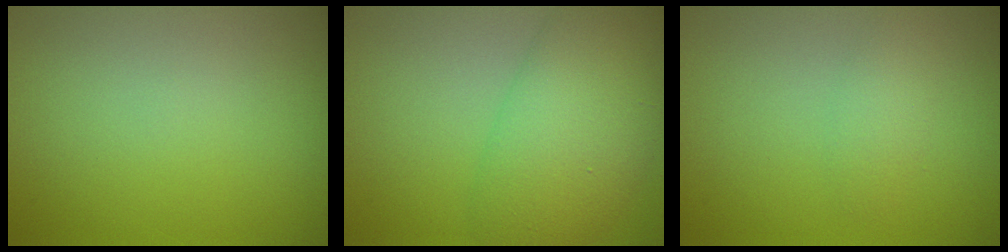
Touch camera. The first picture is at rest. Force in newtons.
{"total": 7.5, "press": 7.5, "slide": 0.3}
{"total": 1.7, "press": 1.7, "slide": 0.1}